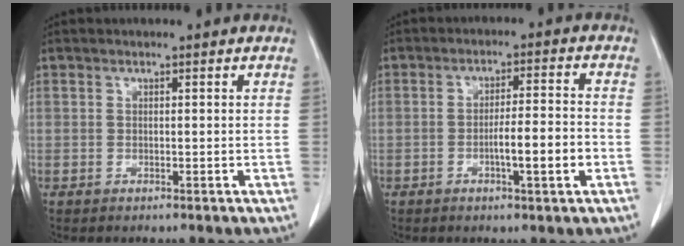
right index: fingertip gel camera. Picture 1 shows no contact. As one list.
[{"total": 6.5, "force": [-2.2, 0.3, 6.2], "torque": [-0.099, 0.004, -0.033]}]